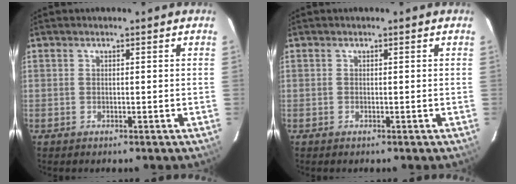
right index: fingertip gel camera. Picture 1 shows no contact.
{"total": 0.0}